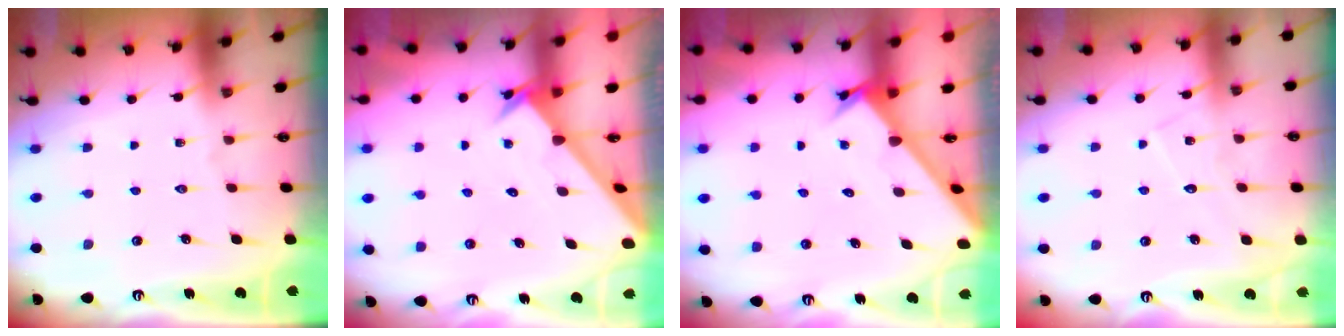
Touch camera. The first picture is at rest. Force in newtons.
{"total": 2.6, "press": 2.6, "slide": 0.2}
{"total": 2.7, "press": 2.7, "slide": 0.3}
{"total": 6.0, "press": 5.9, "slide": 0.5}